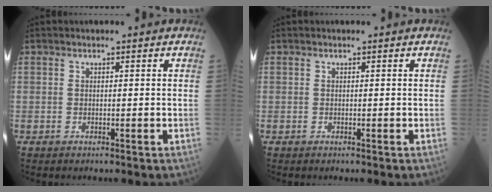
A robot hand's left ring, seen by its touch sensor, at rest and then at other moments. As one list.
[{"total": 0.0}]